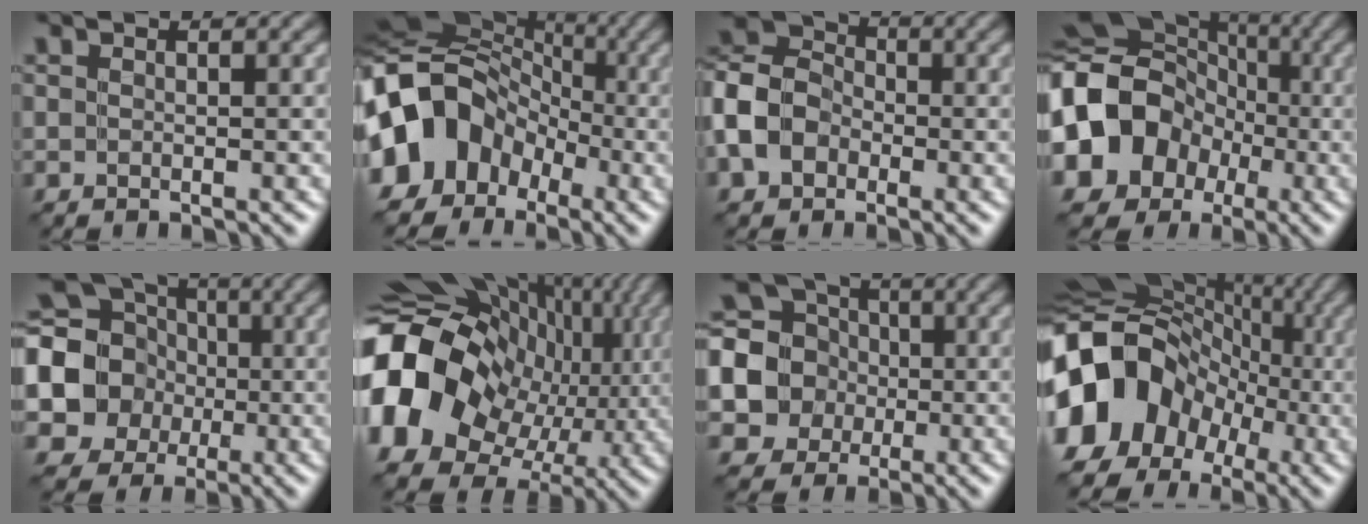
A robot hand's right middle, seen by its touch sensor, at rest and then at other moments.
{"total": 12.7, "force": [-4.0, 10.1, 6.6], "torque": [-0.130, -0.006, -0.096]}
{"total": 7.2, "force": [-2.6, 5.4, 3.9], "torque": [-0.091, 0.003, -0.069]}
{"total": 13.9, "force": [-2.7, 12.0, 6.3], "torque": [-0.122, -0.011, -0.091]}
{"total": 12.9, "force": [-0.5, 11.6, 5.5], "torque": [-0.139, -0.002, -0.041]}
{"total": 20.2, "force": [0.6, 16.1, 12.2], "torque": [-0.247, -0.008, 0.001]}
{"total": 8.8, "force": [-0.9, 7.9, 3.7], "torque": [-0.085, -0.003, -0.045]}
{"total": 17.7, "force": [-3.5, 14.9, 8.9], "torque": [-0.164, 0.000, -0.095]}